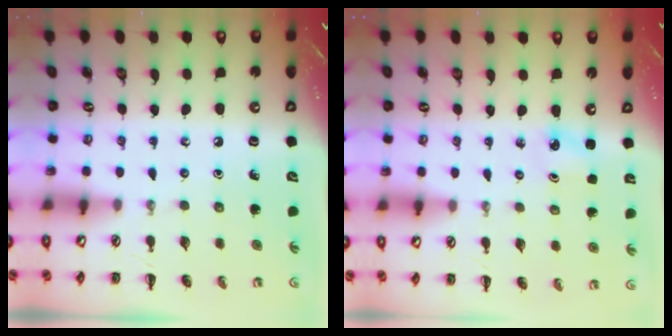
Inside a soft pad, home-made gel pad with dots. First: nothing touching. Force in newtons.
{"total": 3.1, "press": 2.9, "slide": 1.0}